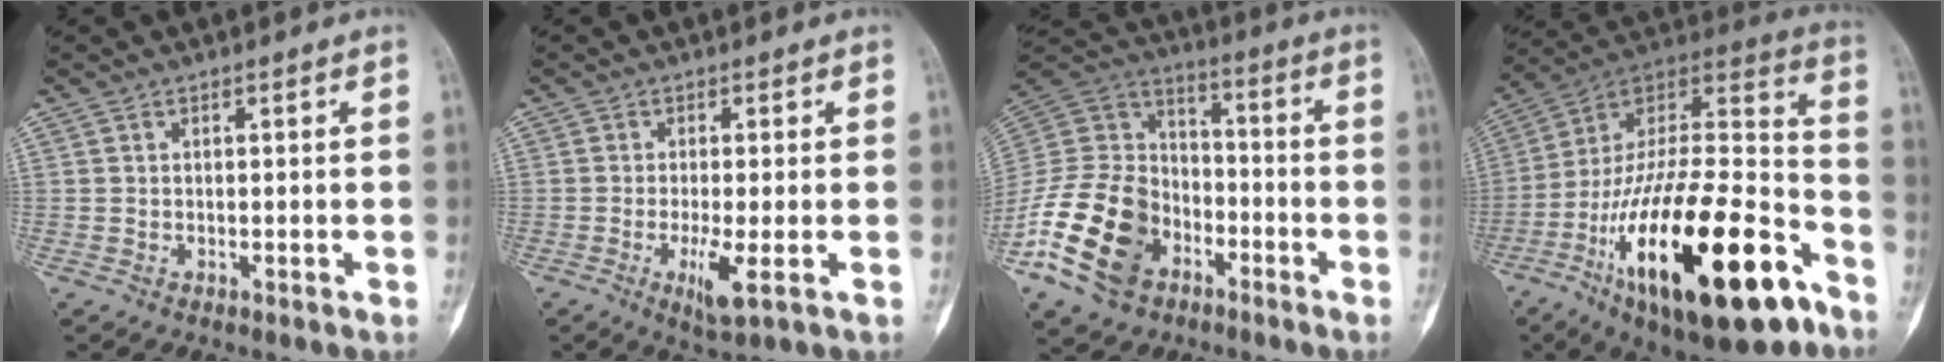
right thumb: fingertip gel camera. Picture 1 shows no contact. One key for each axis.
{"total": 4.9, "fx": -1.4, "fy": 0.9, "fz": 4.6, "tx": -0.093, "ty": -0.013, "tz": -0.025}
{"total": 20.2, "fx": -9.7, "fy": 14.0, "fz": 10.8, "tx": -0.199, "ty": 0.068, "tz": -0.183}
{"total": 35.5, "fx": -16.8, "fy": 13.2, "fz": 28.3, "tx": -0.469, "ty": 0.061, "tz": -0.271}